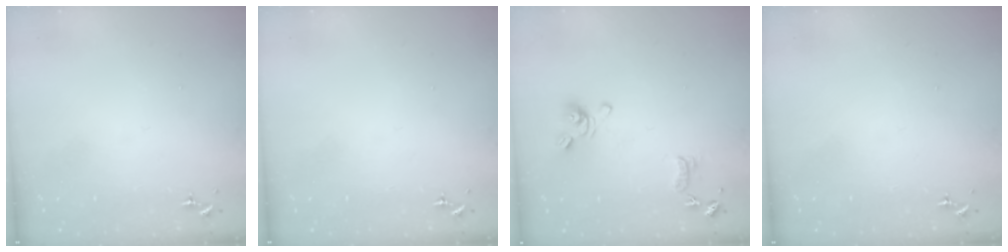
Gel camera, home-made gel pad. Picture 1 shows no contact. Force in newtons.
{"total": 0.0}
{"total": 9.8, "press": 9.7, "slide": 1.7}
{"total": 0.0}